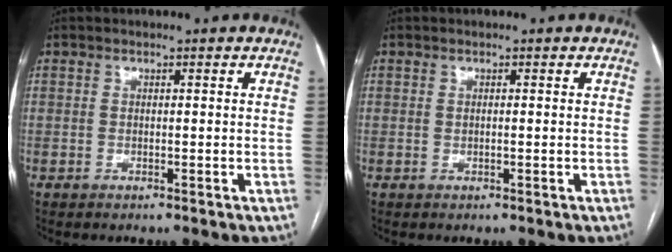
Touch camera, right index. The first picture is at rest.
{"total": 0.0}